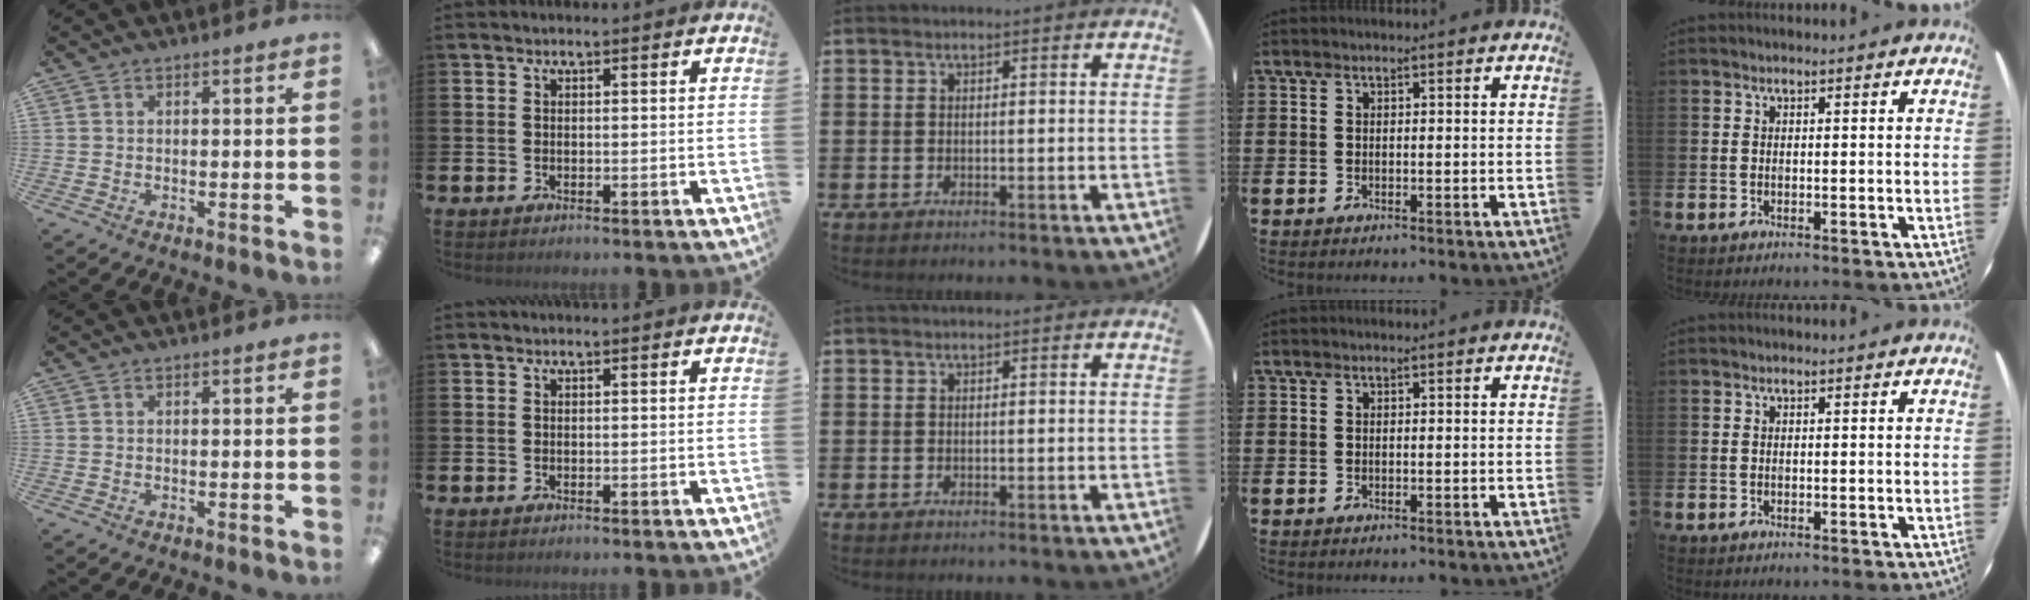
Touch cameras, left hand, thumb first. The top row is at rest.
{}